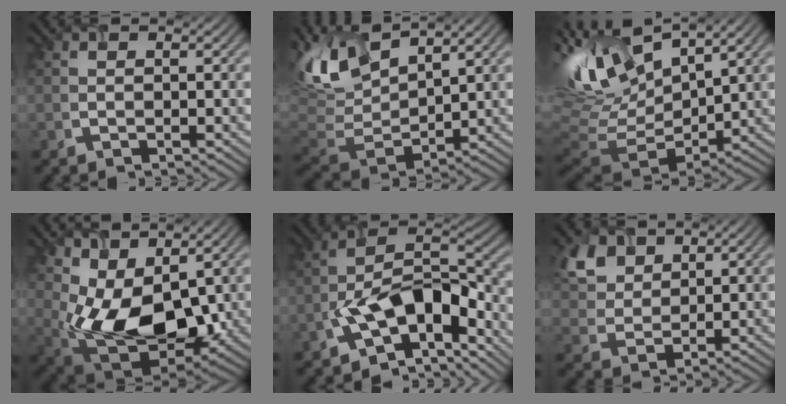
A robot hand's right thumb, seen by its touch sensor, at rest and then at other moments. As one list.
[{"total": 10.6, "force": [6.1, 4.5, 7.4], "torque": [-0.179, 0.008, 0.116]}, {"total": 14.2, "force": [5.0, 7.1, 11.2], "torque": [-0.248, -0.008, 0.114]}, {"total": 13.1, "force": [2.8, 7.5, 10.4], "torque": [-0.215, -0.025, 0.063]}, {"total": 12.3, "force": [-6.4, 5.6, 8.9], "torque": [-0.135, -0.005, -0.128]}, {"total": 7.0, "force": [4.1, 4.4, 3.6], "torque": [-0.105, 0.003, 0.085]}]